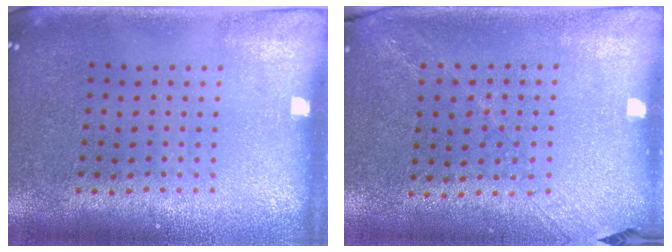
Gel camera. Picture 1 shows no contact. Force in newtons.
{"total": 1.3, "press": 1.0, "slide": 0.9}